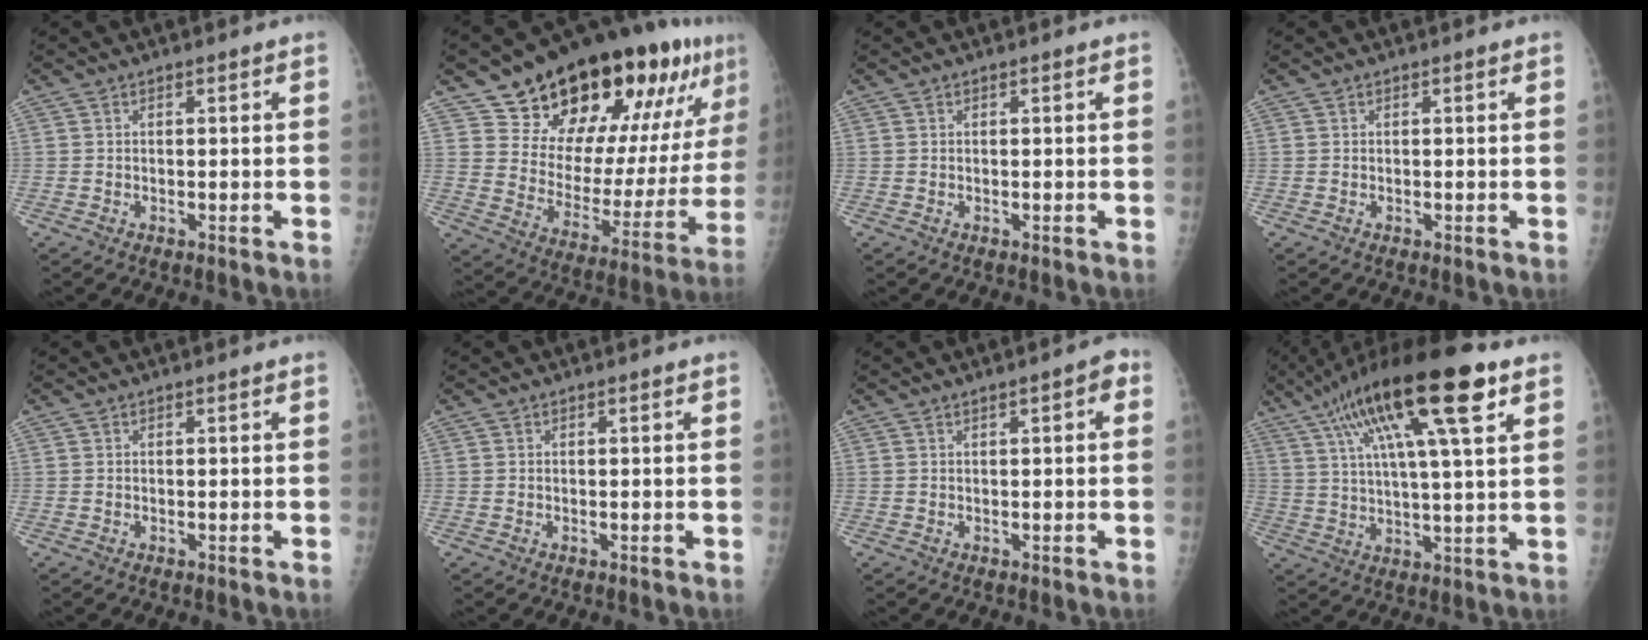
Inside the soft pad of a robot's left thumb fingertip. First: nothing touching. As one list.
[{"total": 27.5, "force": [17.4, 11.9, 17.6], "torque": [-0.233, -0.059, 0.268]}, {"total": 0.0}, {"total": 0.0}, {"total": 0.0}, {"total": 0.0}, {"total": 2.8, "force": [0.8, 0.9, 2.5], "torque": [-0.030, 0.007, 0.007]}, {"total": 21.7, "force": [10.7, 4.2, 18.4], "torque": [-0.319, 0.006, 0.178]}]